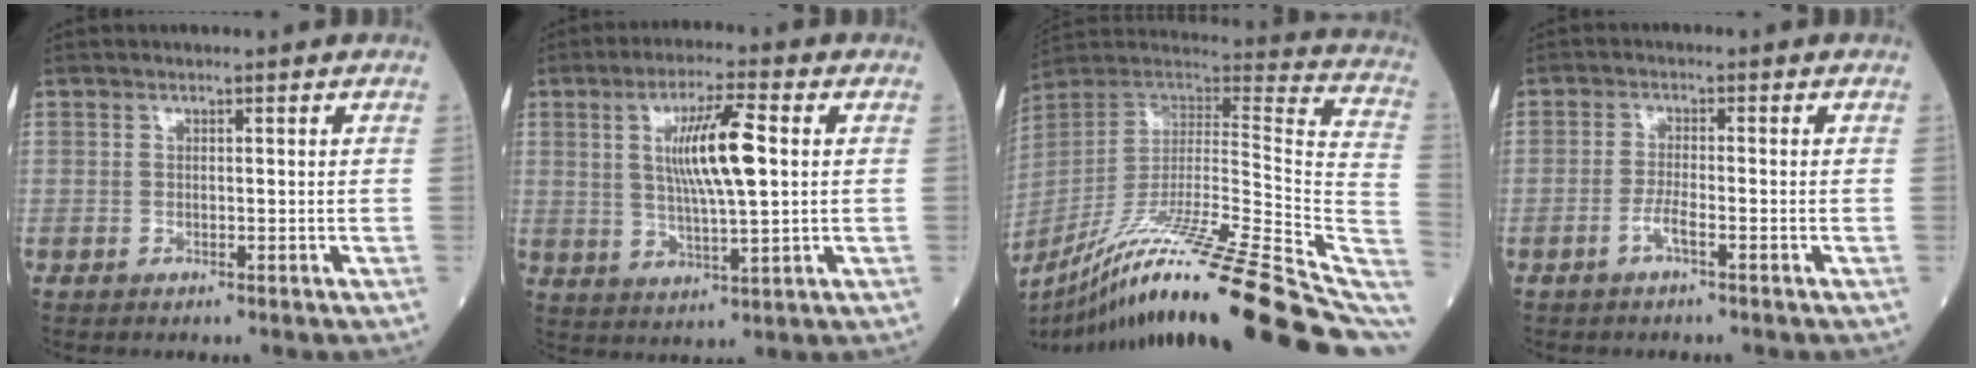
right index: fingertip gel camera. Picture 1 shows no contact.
{"total": 10.1, "force": [1.9, 1.2, 9.8], "torque": [-0.182, 0.002, 0.037]}
{"total": 35.8, "force": [-26.8, 1.2, 23.8], "torque": [-0.296, -0.051, -0.415]}
{"total": 2.4, "force": [-1.3, 0.0, 2.0], "torque": [-0.045, -0.002, -0.029]}